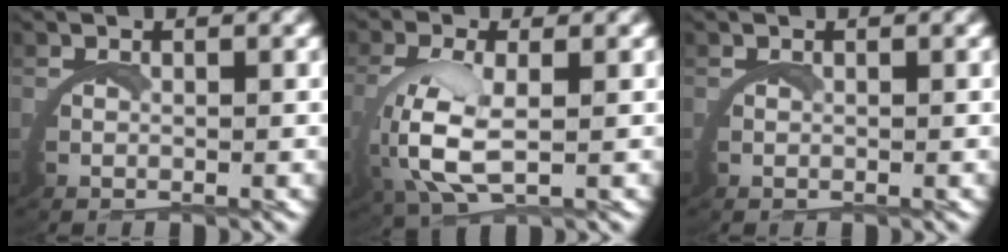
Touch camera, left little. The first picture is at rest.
{"total": 5.3, "force": [0.4, 2.7, 4.6], "torque": [-0.131, -0.014, 0.020]}
{"total": 0.0}